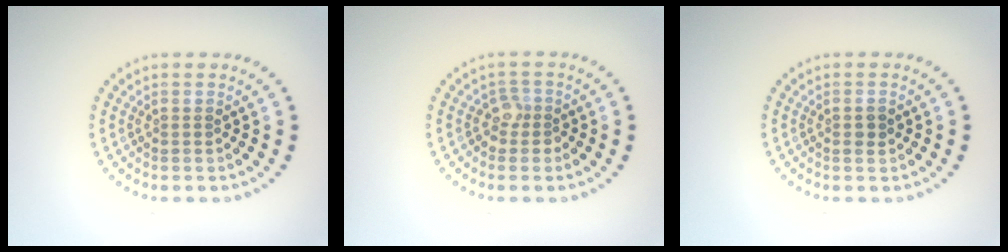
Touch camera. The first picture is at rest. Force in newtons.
{"total": 1.6, "press": 1.3, "slide": 0.9}
{"total": 1.1, "press": 1.0, "slide": 0.2}